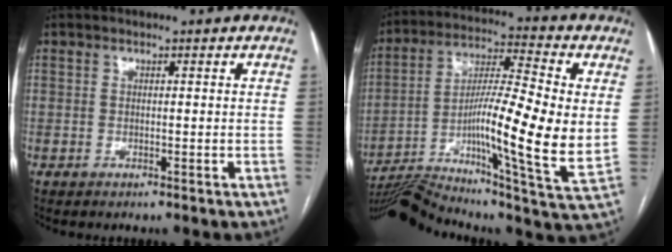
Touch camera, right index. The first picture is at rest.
{"total": 22.3, "force": [-3.5, 2.3, 21.9], "torque": [-0.371, 0.000, -0.059]}